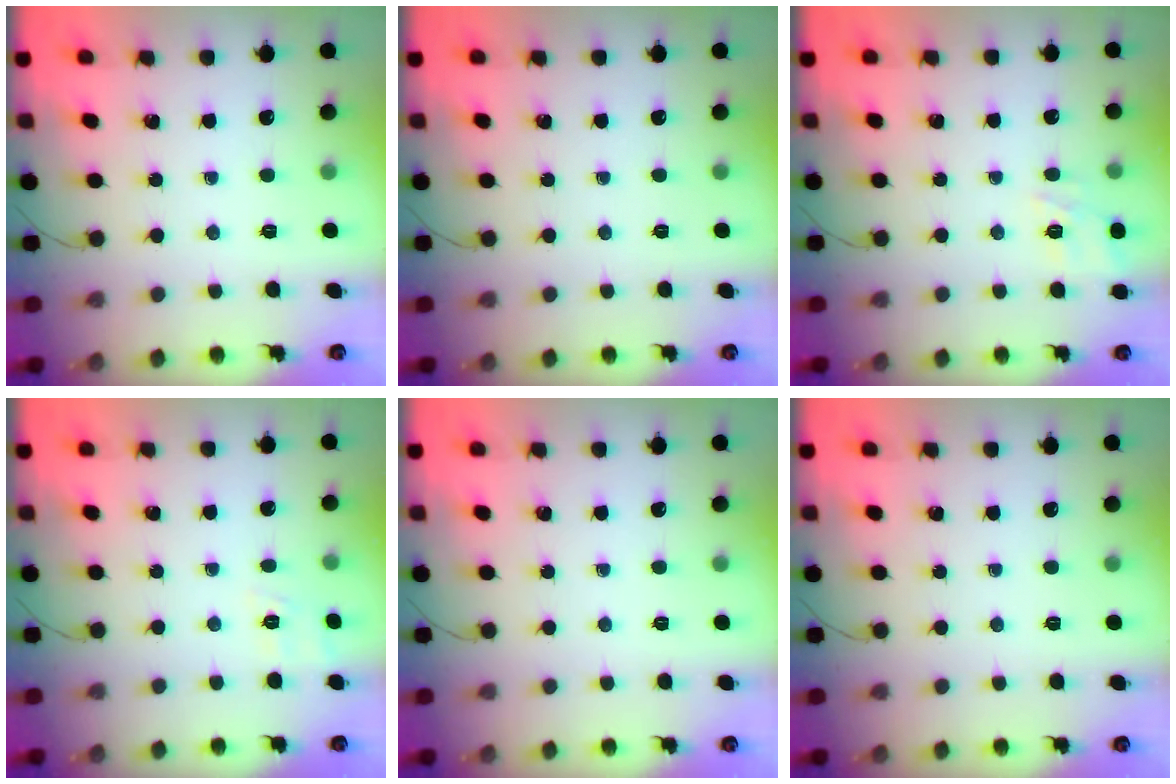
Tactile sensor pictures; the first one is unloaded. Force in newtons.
{"total": 0.0}
{"total": 11.4, "press": 11.4, "slide": 1.1}
{"total": 3.3, "press": 2.6, "slide": 2.0}
{"total": 0.0}
{"total": 0.0}